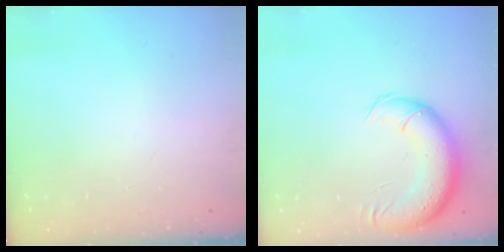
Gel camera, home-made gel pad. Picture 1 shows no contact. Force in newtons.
{"total": 13.8, "press": 13.2, "slide": 4.1}